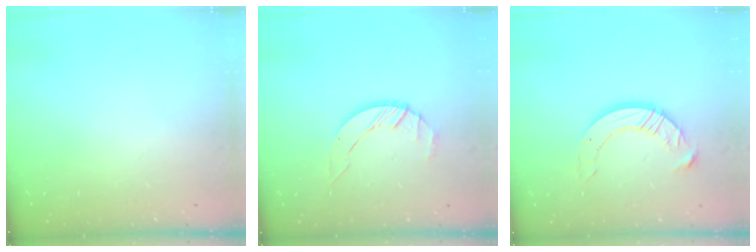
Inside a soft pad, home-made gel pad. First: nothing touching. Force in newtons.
{"total": 2.7, "press": 2.7, "slide": 0.3}
{"total": 10.5, "press": 10.4, "slide": 0.9}